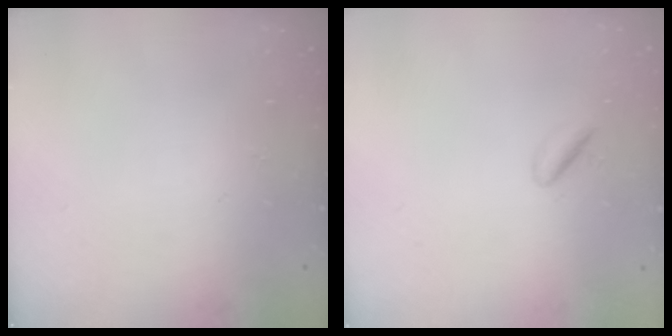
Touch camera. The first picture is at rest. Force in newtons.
{"total": 2.6, "press": 2.5, "slide": 0.8}